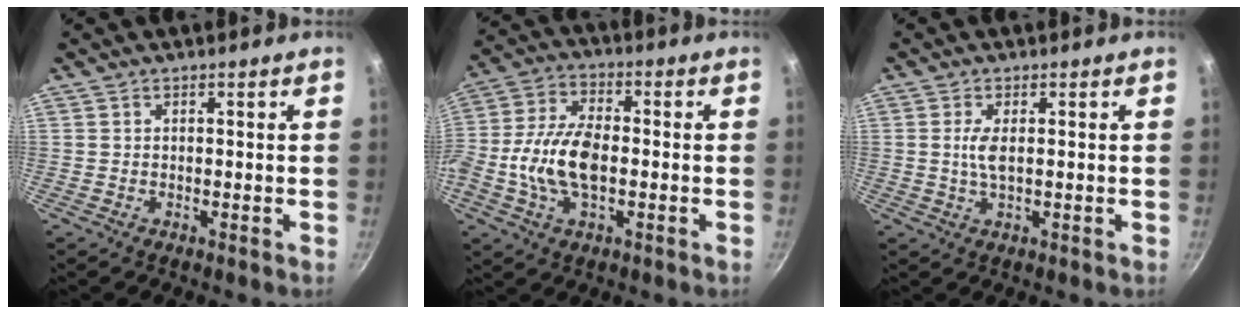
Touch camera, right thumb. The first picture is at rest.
{"total": 12.6, "force": [-1.9, 6.9, 10.4], "torque": [-0.206, 0.027, -0.047]}
{"total": 3.2, "force": [0.3, 1.0, 3.0], "torque": [-0.069, 0.000, 0.006]}